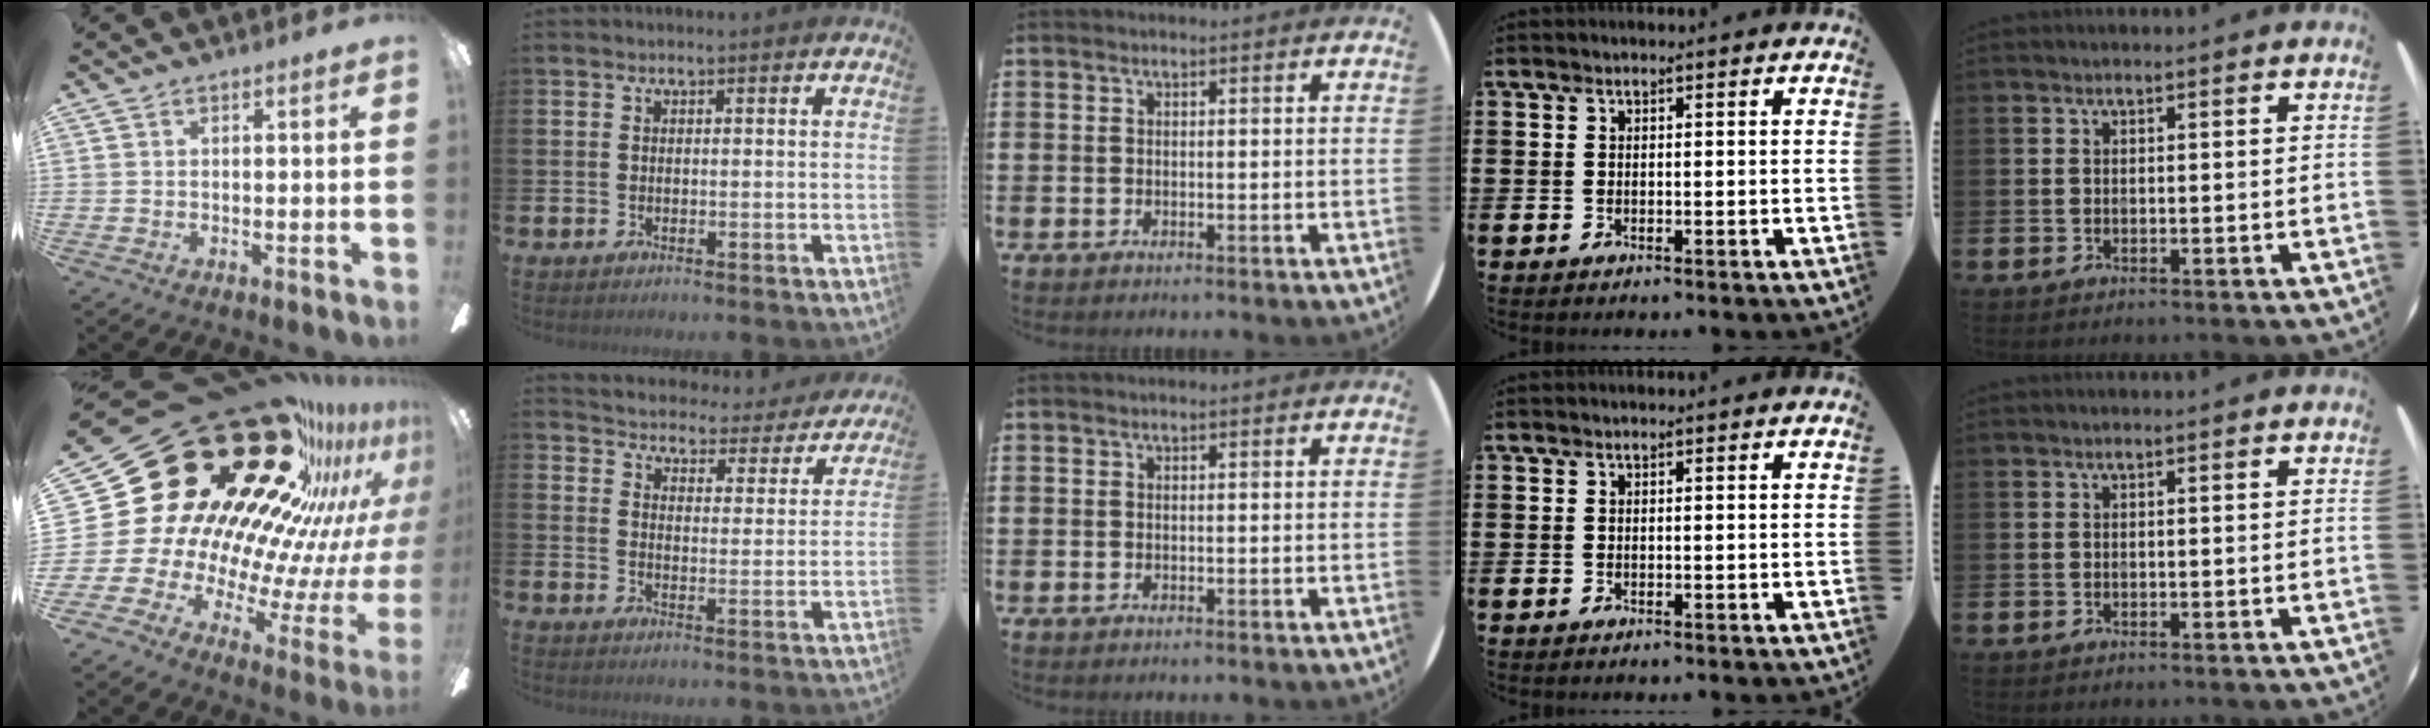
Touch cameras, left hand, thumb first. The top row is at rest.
{"thumb": {"total": 38.2, "force": [21.4, 21.5, 23.2], "torque": [-0.318, -0.238, 0.463]}, "index": {"total": 4.2, "force": [4.1, 0.9, 0.1], "torque": [-0.019, -0.043, 0.062]}}